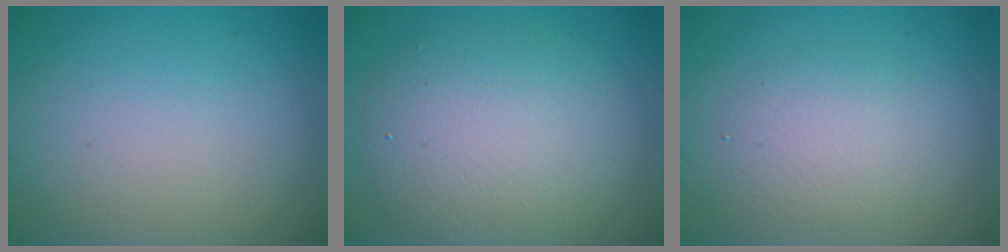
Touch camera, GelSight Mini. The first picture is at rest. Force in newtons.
{"total": 6.1, "press": 6.1, "slide": 0.4}
{"total": 2.9, "press": 2.9, "slide": 0.3}